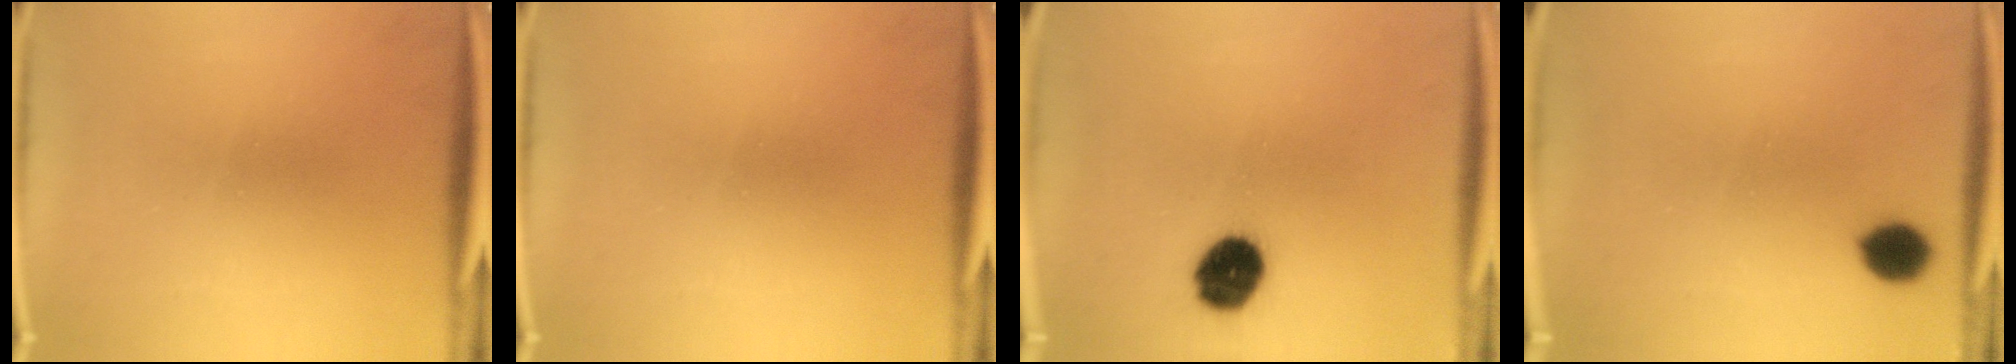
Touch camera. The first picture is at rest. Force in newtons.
{"total": 0.0}
{"total": 9.2}
{"total": 6.2}